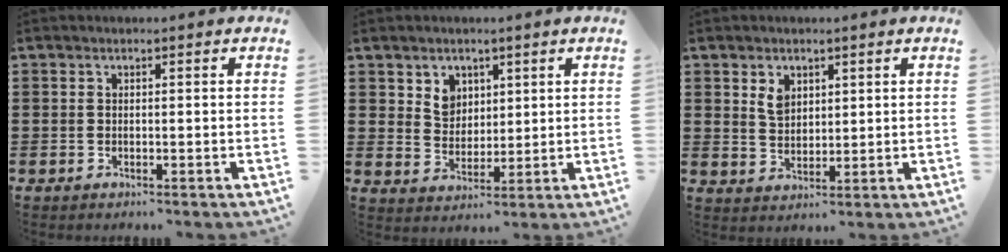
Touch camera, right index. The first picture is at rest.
{"total": 4.6, "force": [2.5, 3.7, 1.1], "torque": [-0.031, 0.009, 0.046]}
{"total": 3.4, "force": [1.8, 2.3, 1.7], "torque": [-0.034, 0.004, 0.032]}